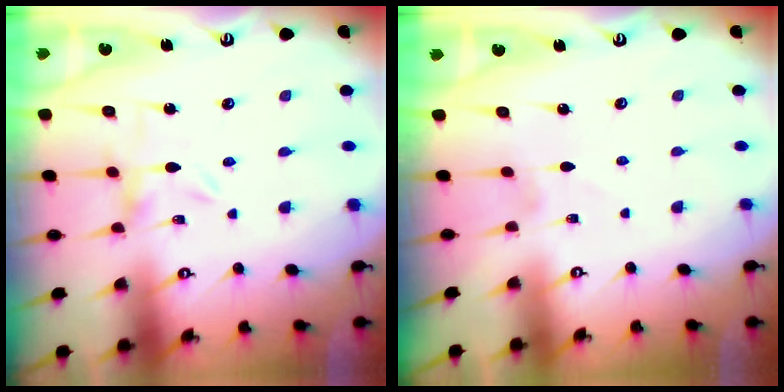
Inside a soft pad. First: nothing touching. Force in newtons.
{"total": 1.3, "press": 1.3, "slide": 0.1}